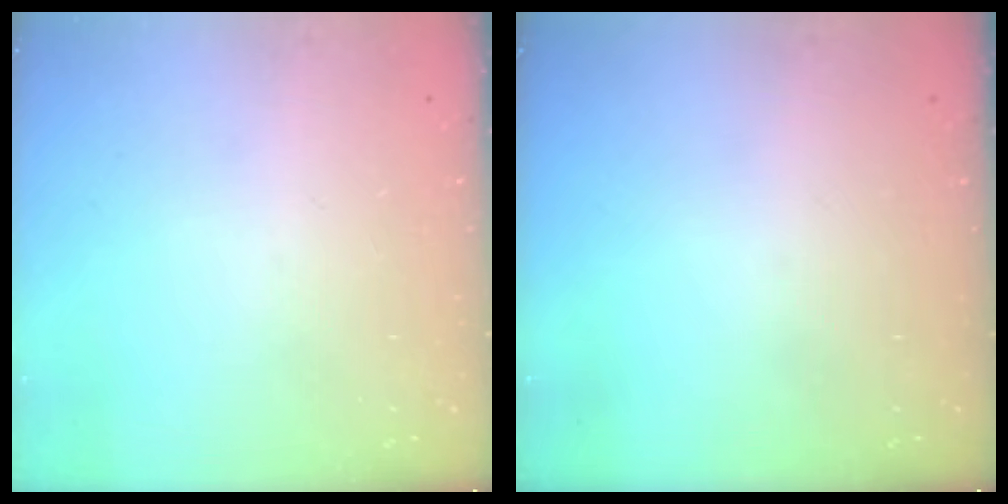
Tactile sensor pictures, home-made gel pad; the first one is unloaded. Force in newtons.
{"total": 0.0}